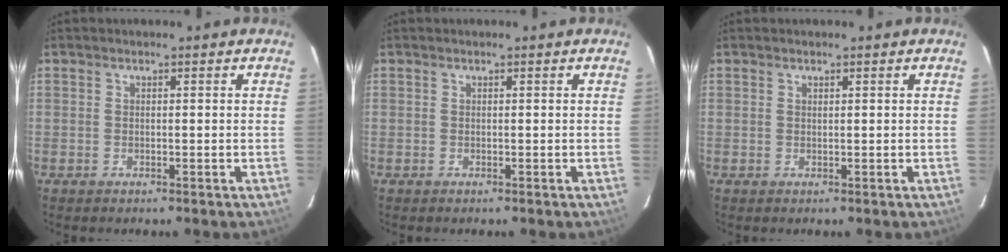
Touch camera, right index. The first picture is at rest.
{"total": 0.0}
{"total": 0.0}